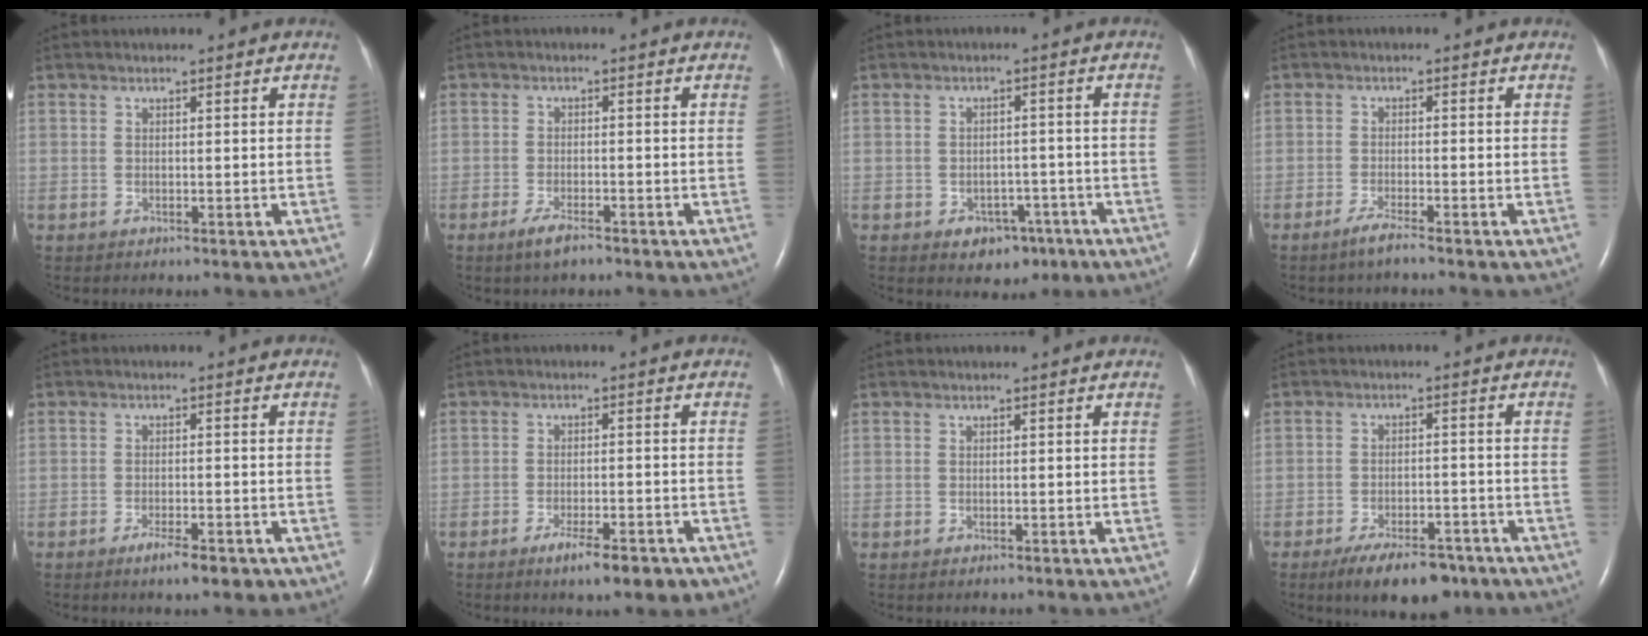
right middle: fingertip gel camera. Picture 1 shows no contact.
{"total": 3.3, "force": [-2.4, 0.7, 2.2], "torque": [-0.052, -0.005, -0.042]}
{"total": 5.0, "force": [-2.7, 3.5, 2.3], "torque": [-0.026, 0.012, -0.026]}
{"total": 2.4, "force": [-2.0, -0.3, 1.4], "torque": [-0.039, -0.006, -0.040]}
{"total": 4.2, "force": [-2.8, 1.0, 3.0], "torque": [-0.052, -0.003, -0.038]}
{"total": 6.7, "force": [-4.5, 1.4, 4.7], "torque": [-0.067, -0.006, -0.060]}
{"total": 0.0}
{"total": 9.7, "force": [-7.1, 3.7, 5.5], "torque": [-0.085, -0.004, -0.111]}